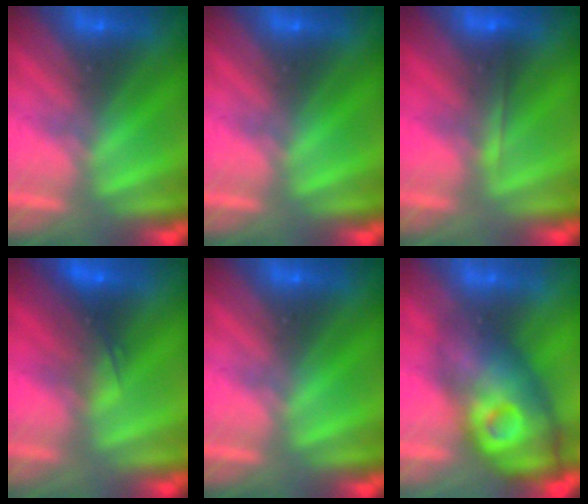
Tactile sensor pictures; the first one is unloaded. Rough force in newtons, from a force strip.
{"total": 0.0}
{"total": 1.8}
{"total": 6.8}
{"total": 0.0}
{"total": 4.6}